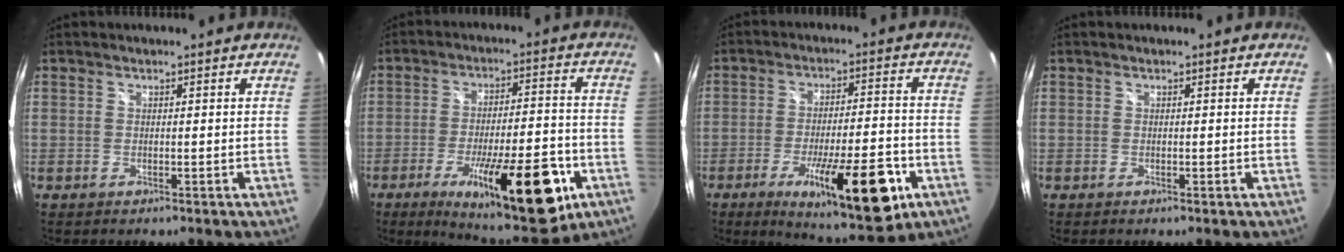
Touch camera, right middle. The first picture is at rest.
{"total": 20.9, "force": [-9.9, 6.1, 17.3], "torque": [-0.270, -0.028, -0.134]}
{"total": 18.3, "force": [-8.7, 4.4, 15.4], "torque": [-0.246, -0.028, -0.122]}
{"total": 0.0}